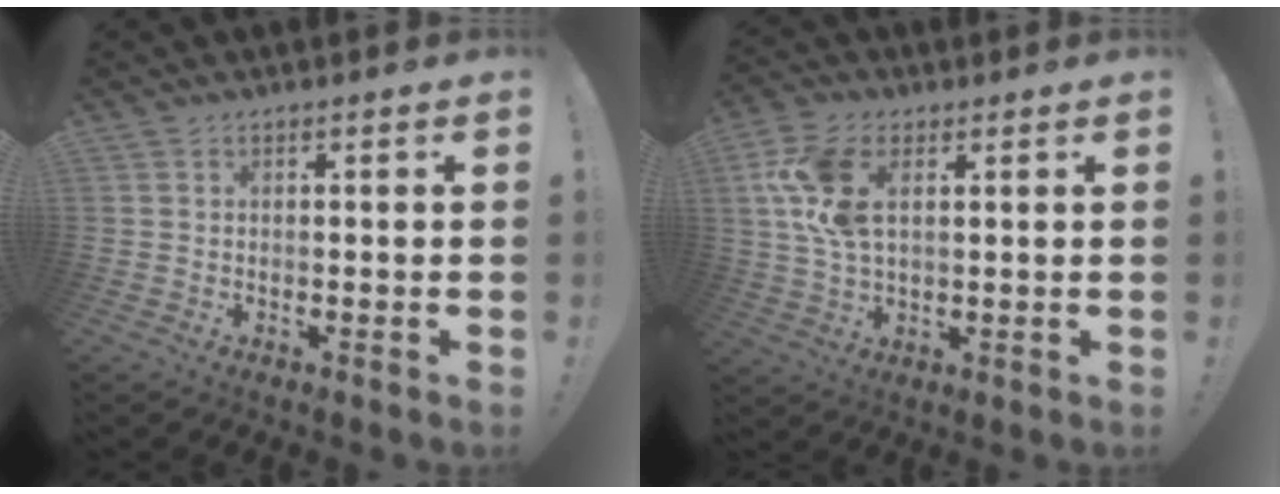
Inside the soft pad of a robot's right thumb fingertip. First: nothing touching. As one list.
[{"total": 12.1, "force": [3.6, 6.9, 9.2], "torque": [-0.195, 0.003, 0.072]}]